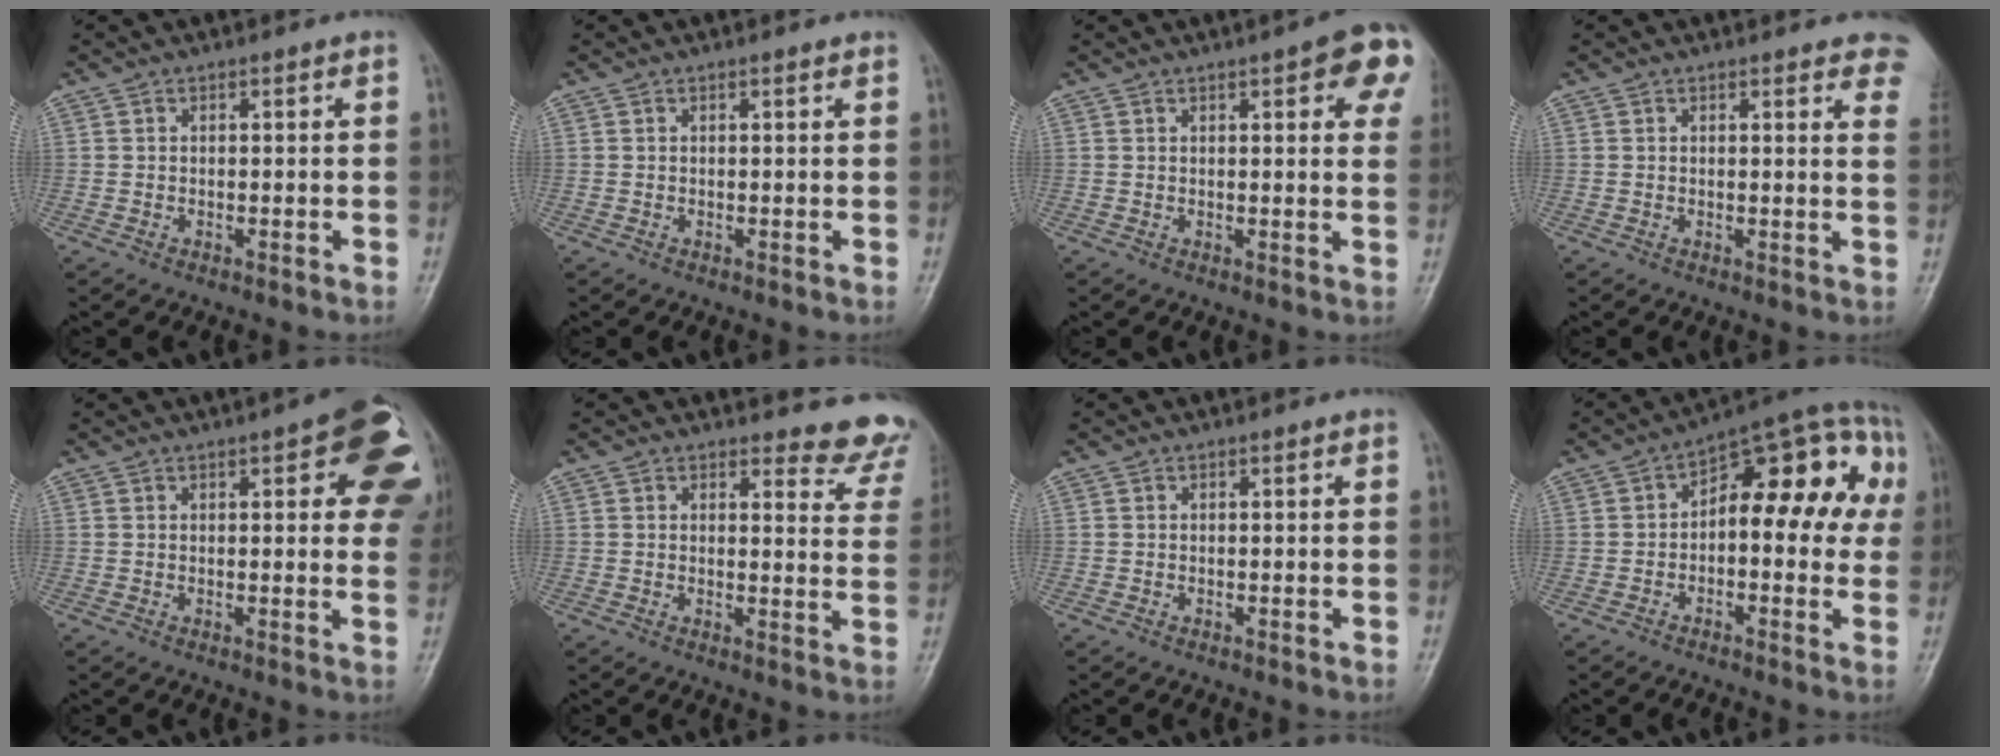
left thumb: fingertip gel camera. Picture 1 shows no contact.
{"total": 0.6, "force": [0.5, 0.0, 0.3], "torque": [-0.007, 0.001, 0.005]}
{"total": 9.7, "force": [4.2, 2.8, 8.2], "torque": [-0.070, -0.007, 0.042]}
{"total": 7.3, "force": [5.8, 2.3, 3.9], "torque": [-0.015, -0.020, 0.048]}
{"total": 15.4, "force": [5.3, 5.4, 13.5], "torque": [-0.132, -0.012, 0.050]}
{"total": 9.7, "force": [9.3, 2.7, 0.3], "torque": [0.044, -0.086, 0.072]}
{"total": 0.0}
{"total": 17.4, "force": [1.5, 9.0, 14.9], "torque": [-0.152, 0.053, 0.012]}